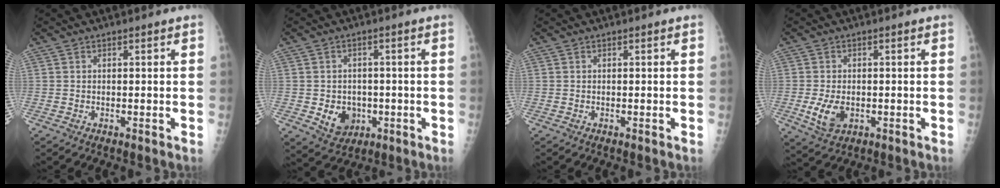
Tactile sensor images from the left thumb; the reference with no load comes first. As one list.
[{"total": 6.5, "force": [-1.3, 5.4, 3.2], "torque": [-0.024, 0.004, -0.009]}, {"total": 0.0}, {"total": 5.6, "force": [-1.2, 3.6, 4.1], "torque": [-0.077, -0.006, -0.014]}]